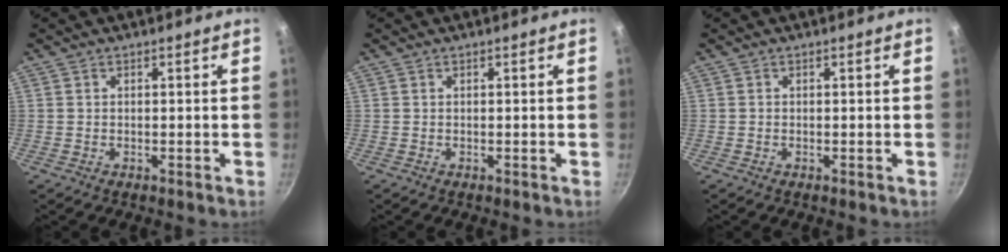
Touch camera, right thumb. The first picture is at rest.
{"total": 0.0}
{"total": 0.0}